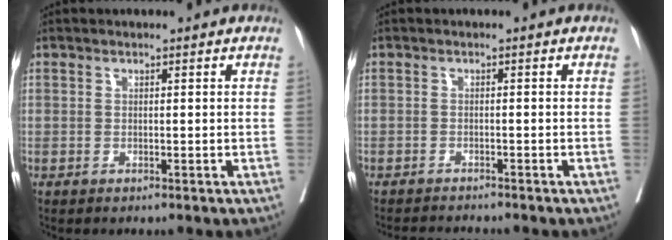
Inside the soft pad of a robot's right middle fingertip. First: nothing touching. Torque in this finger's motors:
{"motor_torque": [0.79, -0.79, 0.11, 0.09]}